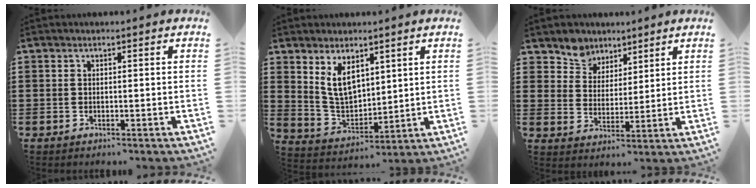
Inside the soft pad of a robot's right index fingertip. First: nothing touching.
{"total": 7.5, "force": [3.4, 4.4, 5.0], "torque": [-0.112, -0.003, 0.062]}
{"total": 5.6, "force": [4.4, 3.5, -0.4], "torque": [-0.027, -0.013, 0.082]}